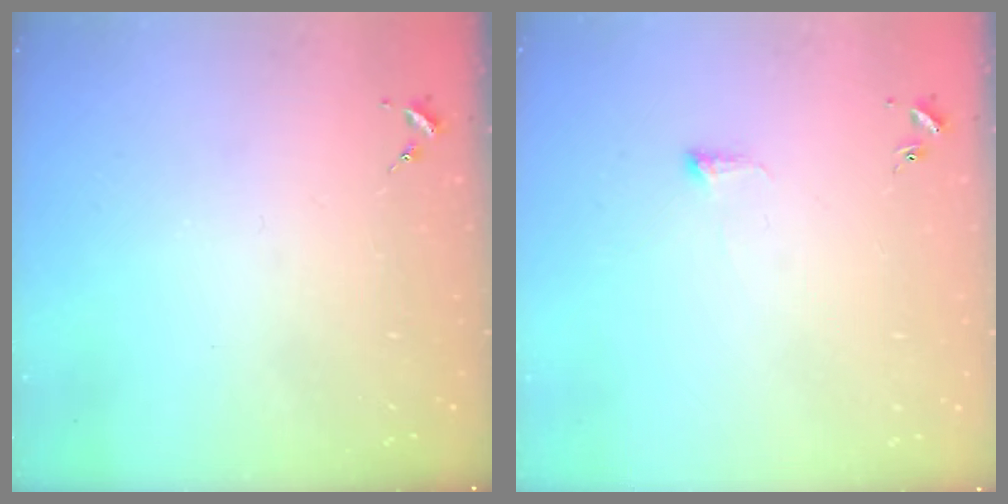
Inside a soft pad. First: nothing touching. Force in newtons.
{"total": 2.5, "press": 2.4, "slide": 0.5}